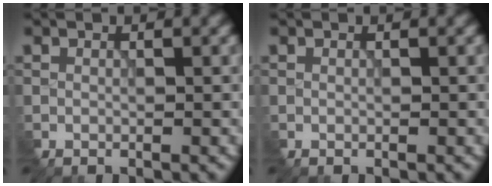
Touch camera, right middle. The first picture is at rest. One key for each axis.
{"total": 0.0}